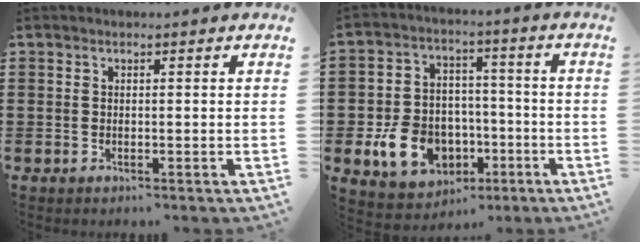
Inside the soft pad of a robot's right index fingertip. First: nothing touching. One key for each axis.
{"total": 10.5, "fx": -3.4, "fy": 8.2, "fz": 5.6, "tx": -0.138, "ty": 0.016, "tz": -0.060}